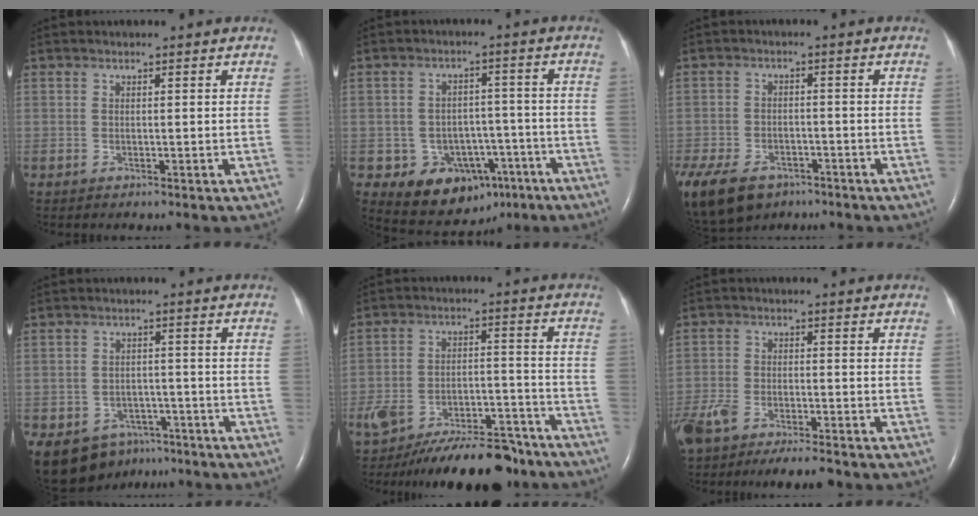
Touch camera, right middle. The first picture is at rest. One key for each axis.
{"total": 9.8, "fx": -4.9, "fy": 7.6, "fz": 3.8, "tx": -0.049, "ty": 0.026, "tz": -0.059}
{"total": 22.7, "fx": -13.2, "fy": 15.0, "fz": 10.7, "tx": -0.352, "ty": -0.038, "tz": -0.198}
{"total": 11.0, "fx": -7.2, "fy": 7.6, "fz": 3.2, "tx": -0.070, "ty": 0.008, "tz": -0.094}
{"total": 17.0, "fx": -14.4, "fy": 5.3, "fz": 7.2, "tx": -0.109, "ty": 0.014, "tz": -0.215}
{"total": 12.1, "fx": -9.2, "fy": 3.7, "fz": 6.9, "tx": -0.145, "ty": -0.010, "tz": -0.150}